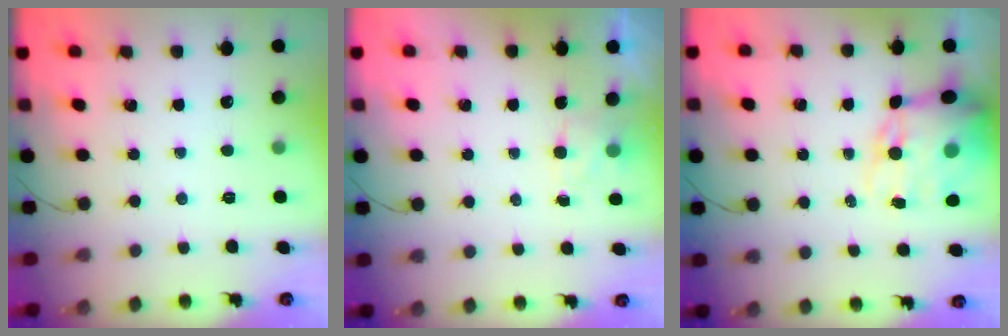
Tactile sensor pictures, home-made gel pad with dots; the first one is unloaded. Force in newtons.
{"total": 3.3, "press": 3.2, "slide": 0.8}
{"total": 14.9, "press": 14.6, "slide": 3.1}